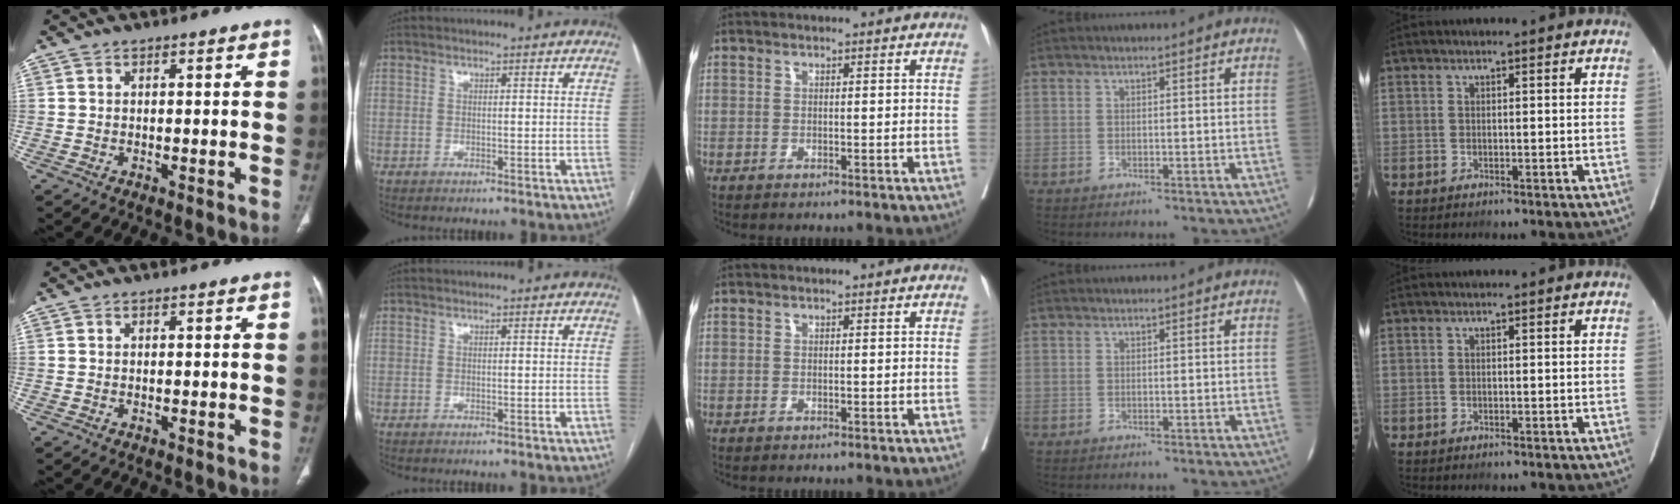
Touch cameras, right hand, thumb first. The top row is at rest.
{}